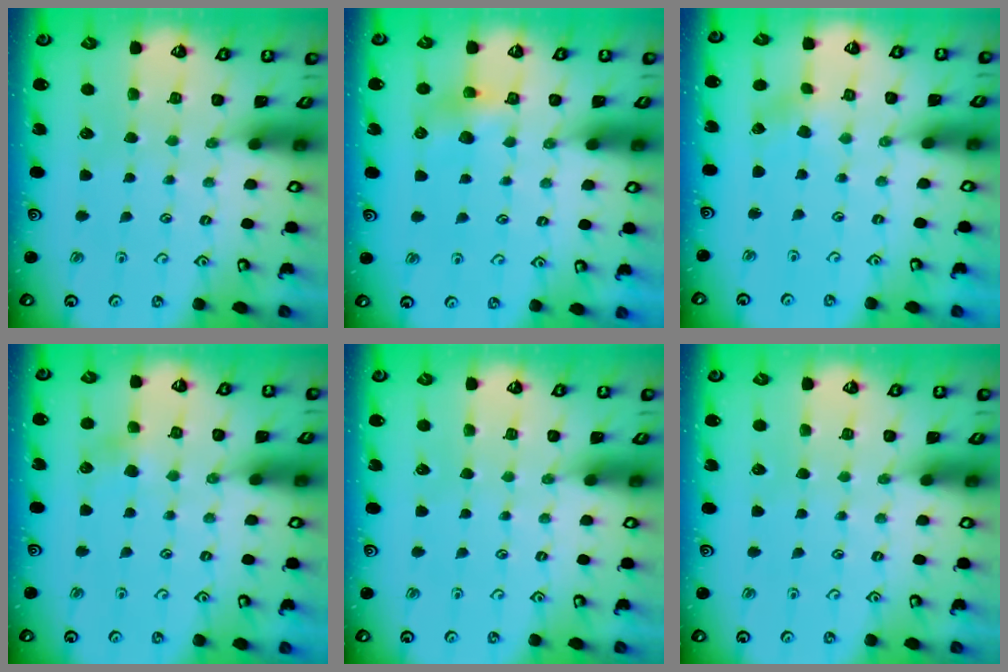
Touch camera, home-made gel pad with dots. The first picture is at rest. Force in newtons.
{"total": 6.0, "press": 5.9, "slide": 0.8}
{"total": 1.5, "press": 1.4, "slide": 0.2}
{"total": 3.3, "press": 3.3, "slide": 0.4}
{"total": 0.0}
{"total": 0.0}